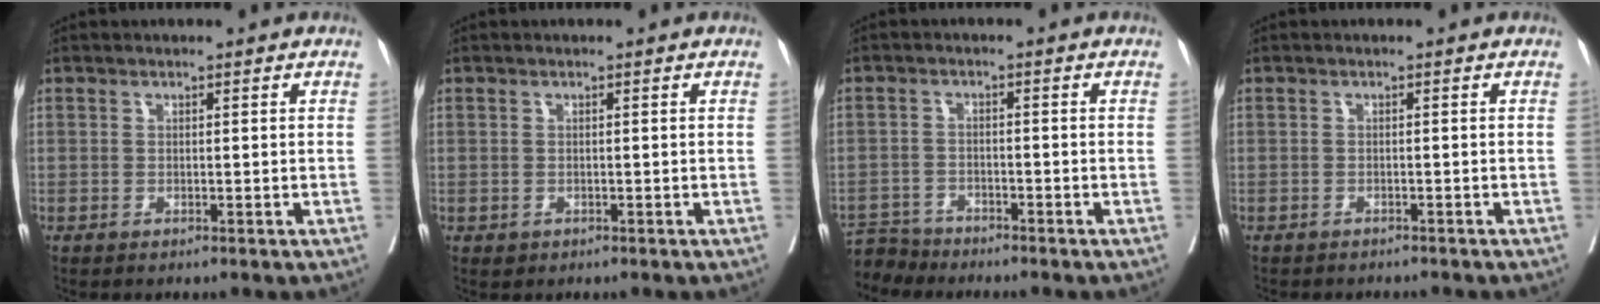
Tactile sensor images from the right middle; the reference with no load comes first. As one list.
[{"total": 0.6, "force": [-0.2, 0.5, 0.1], "torque": [-0.003, 0.002, 0.000]}, {"total": 4.0, "force": [-3.9, 0.2, -0.7], "torque": [0.013, -0.010, -0.073]}, {"total": 4.5, "force": [-4.0, 1.6, 1.1], "torque": [-0.011, -0.001, -0.053]}]